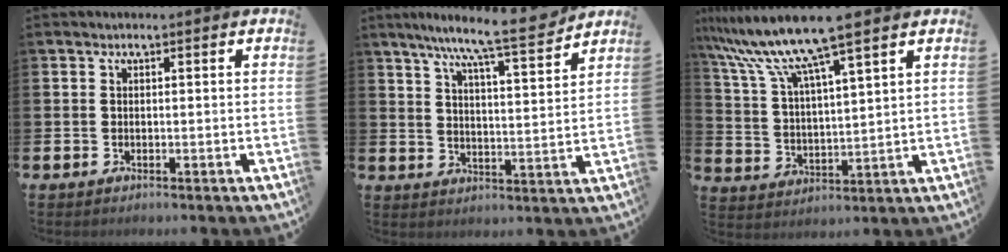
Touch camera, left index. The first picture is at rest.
{"total": 9.6, "force": [8.5, 0.1, 4.6], "torque": [-0.100, -0.050, 0.142]}
{"total": 10.6, "force": [9.1, 0.3, 5.6], "torque": [-0.147, -0.043, 0.156]}